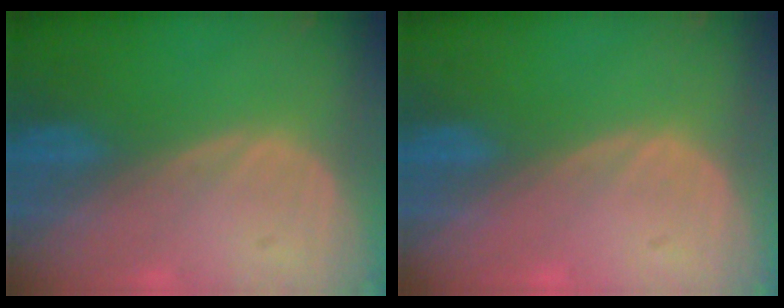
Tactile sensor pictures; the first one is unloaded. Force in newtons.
{"total": 0.5, "press": 0.1, "slide": 0.5}